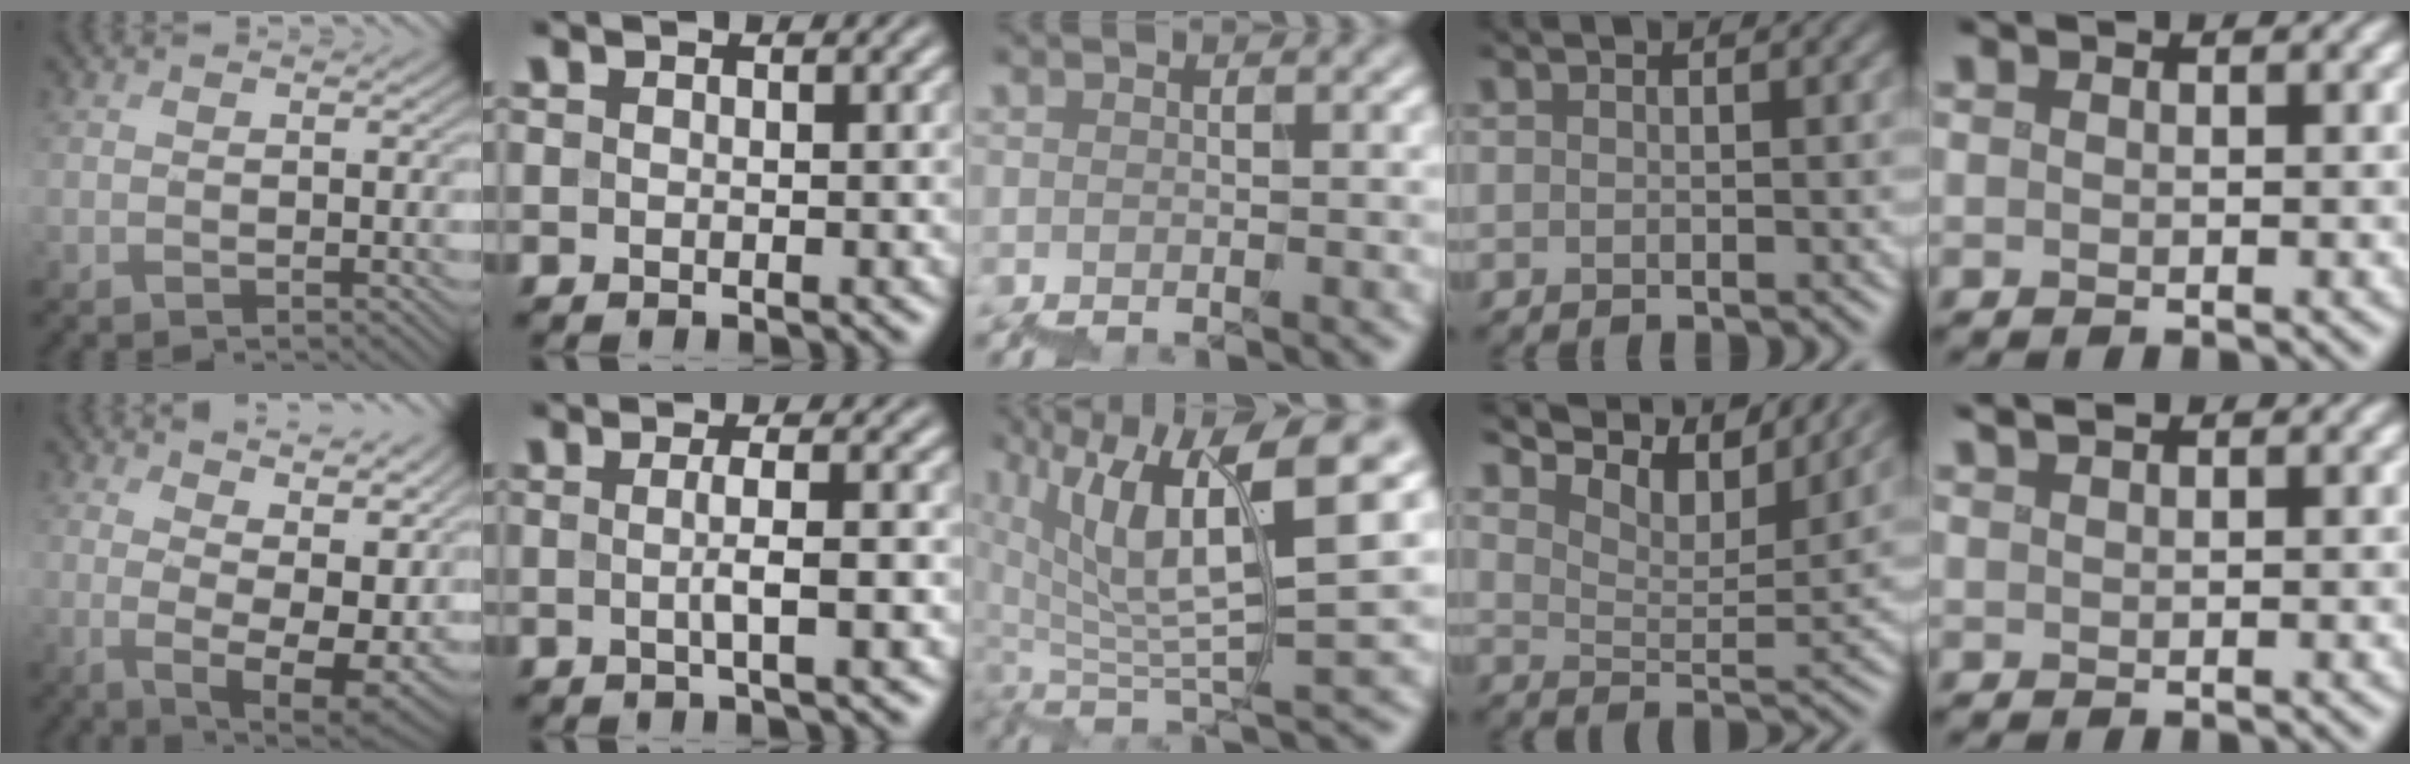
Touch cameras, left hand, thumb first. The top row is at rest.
{"thumb": {"total": 11.6, "force": [4.7, 5.1, 9.3], "torque": [-0.129, -0.008, 0.061]}, "index": {"total": 3.2, "force": [-0.2, 0.6, 3.2], "torque": [-0.048, 0.000, -0.004]}, "middle": {"total": 9.7, "force": [4.3, 2.2, 8.4], "torque": [-0.151, 0.022, 0.077]}, "ring": {"total": 8.5, "force": [7.8, 1.8, 3.0], "torque": [-0.065, 0.006, 0.114]}, "little": {"total": 1.9, "force": [1.5, 0.6, 0.9], "torque": [0.001, 0.008, 0.005]}}